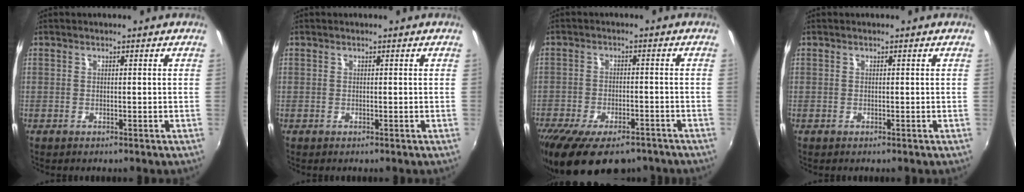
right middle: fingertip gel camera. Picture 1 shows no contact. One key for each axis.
{"total": 0.0}
{"total": 16.8, "fx": -12.0, "fy": 6.9, "fz": 9.5, "tx": -0.199, "ty": -0.042, "tz": -0.185}
{"total": 0.0}